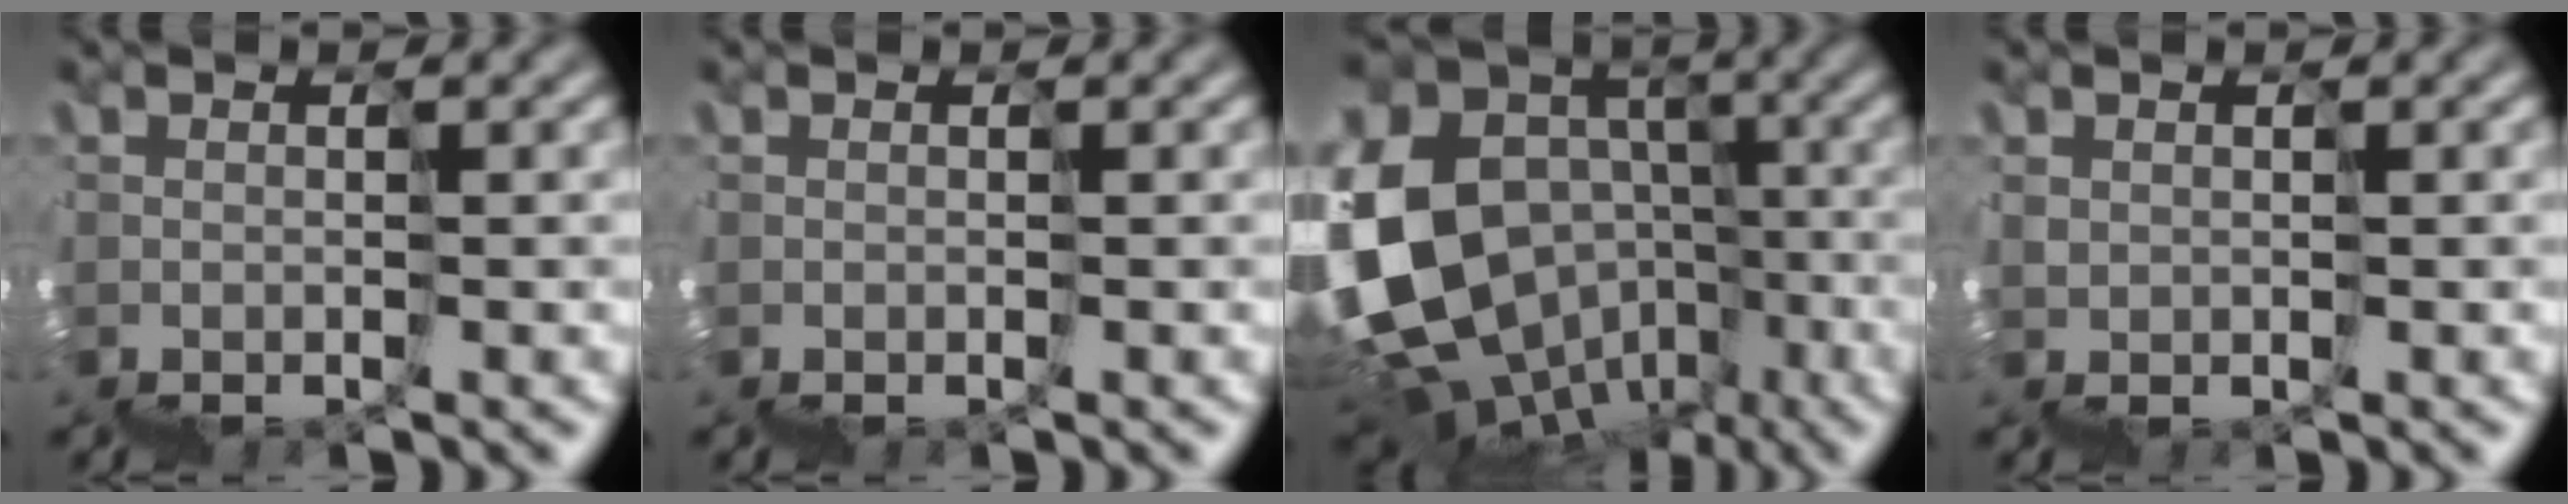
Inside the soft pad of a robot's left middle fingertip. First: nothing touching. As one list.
[{"total": 0.0}, {"total": 14.0, "force": [-0.1, 11.7, 7.6], "torque": [-0.186, 0.004, 0.007]}, {"total": 1.7, "force": [0.3, 1.1, 1.2], "torque": [-0.020, -0.003, 0.008]}]